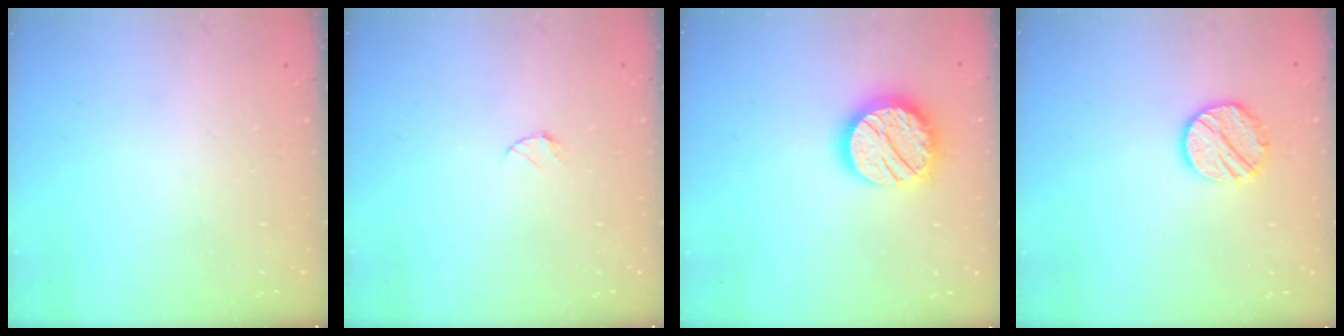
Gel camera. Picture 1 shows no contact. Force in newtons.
{"total": 4.0, "press": 4.0, "slide": 0.5}
{"total": 17.1, "press": 17.0, "slide": 1.2}
{"total": 10.1, "press": 10.1, "slide": 0.5}